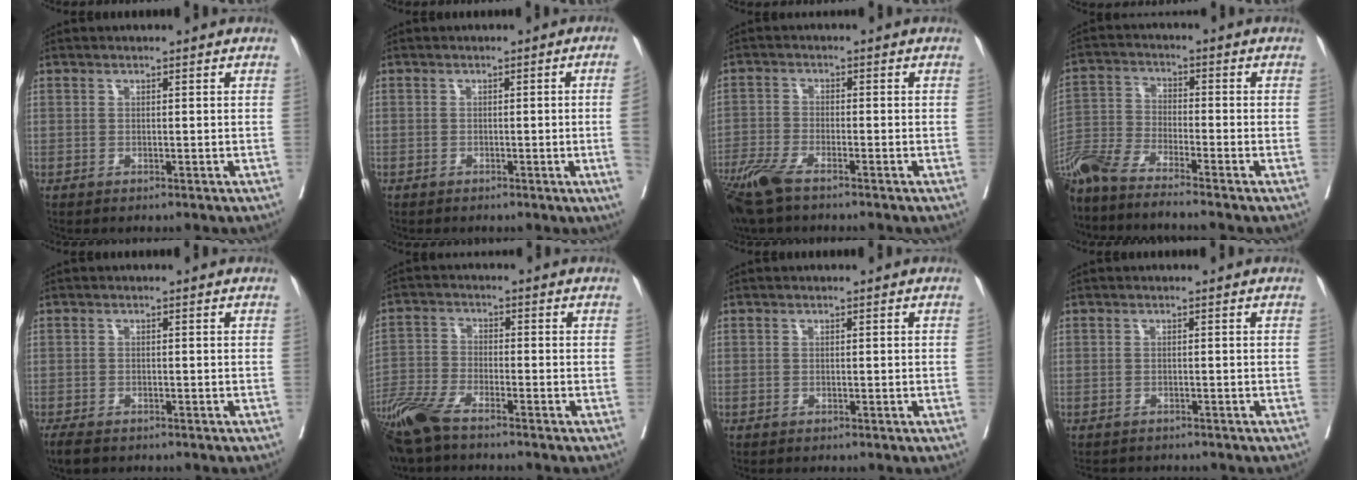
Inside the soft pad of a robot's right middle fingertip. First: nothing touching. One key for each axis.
{"total": 3.5, "fx": -0.5, "fy": -1.3, "fz": 3.2, "tx": -0.040, "ty": -0.007, "tz": -0.006}
{"total": 7.3, "fx": -5.5, "fy": 1.5, "fz": 4.6, "tx": -0.095, "ty": -0.019, "tz": -0.107}
{"total": 9.9, "fx": -8.6, "fy": -0.7, "fz": 4.8, "tx": -0.093, "ty": -0.029, "tz": -0.168}
{"total": 3.2, "fx": -2.6, "fy": 1.2, "fz": 1.6, "tx": -0.029, "ty": -0.009, "tz": -0.040}
{"total": 8.6, "fx": -6.9, "fy": 1.5, "fz": 5.0, "tx": -0.107, "ty": -0.026, "tz": -0.137}
{"total": 0.0}
{"total": 3.9, "fx": -3.5, "fy": 1.4, "fz": 0.8, "tx": -0.007, "ty": -0.002, "tz": -0.048}